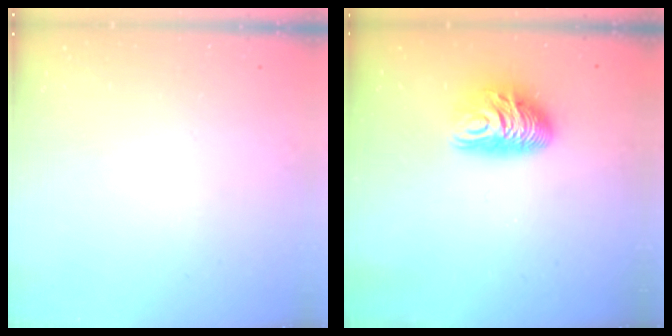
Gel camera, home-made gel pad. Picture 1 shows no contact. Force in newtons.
{"total": 10.4, "press": 10.4, "slide": 0.8}